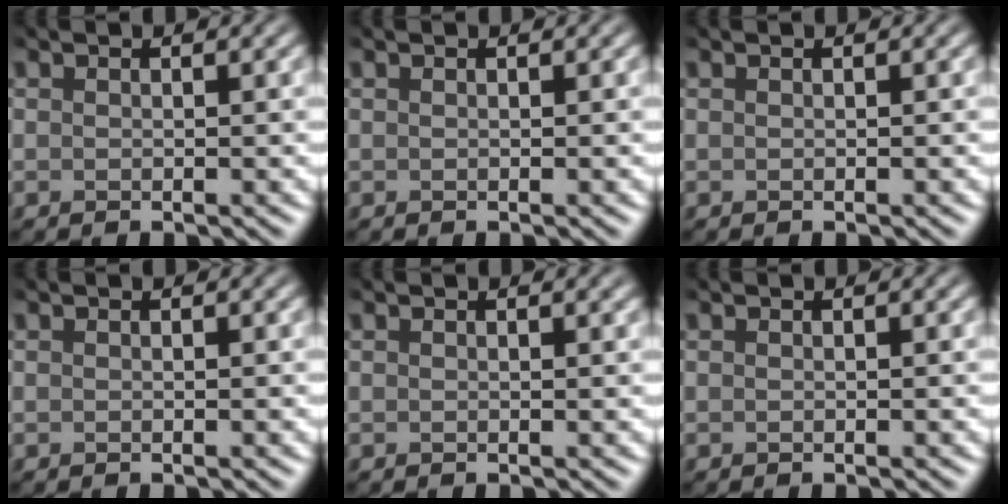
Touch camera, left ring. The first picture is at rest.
{"total": 0.0}
{"total": 0.0}
{"total": 0.0}
{"total": 1.1, "force": [0.7, 0.5, 0.7], "torque": [-0.002, 0.010, 0.001]}
{"total": 0.0}